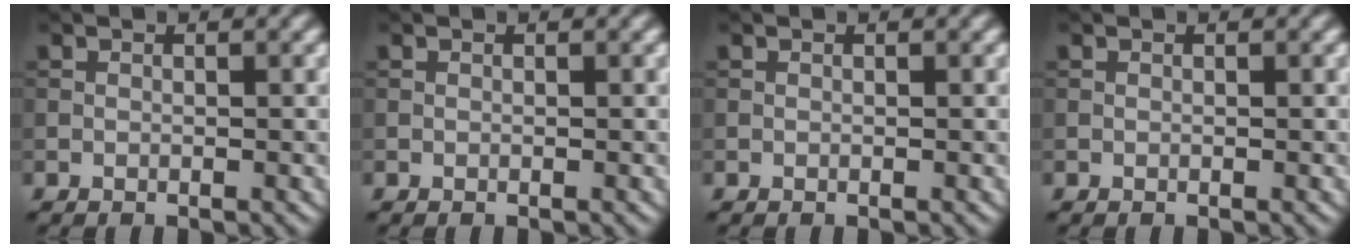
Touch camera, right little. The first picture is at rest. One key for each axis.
{"total": 0.0}
{"total": 0.0}
{"total": 0.0}